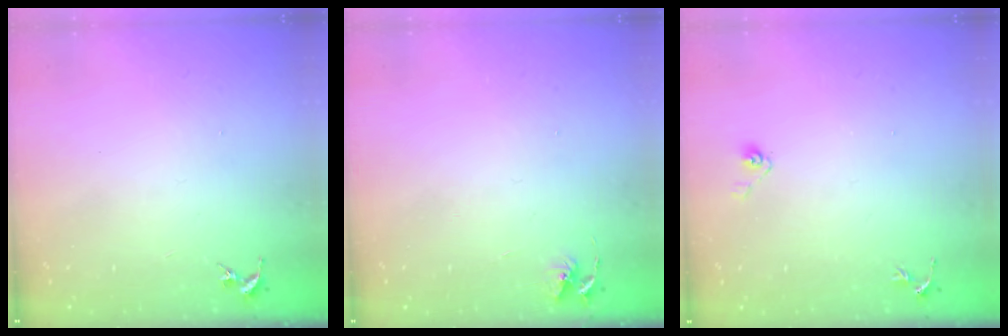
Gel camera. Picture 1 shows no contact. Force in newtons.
{"total": 4.1, "press": 4.0, "slide": 0.5}
{"total": 3.6, "press": 3.0, "slide": 2.0}